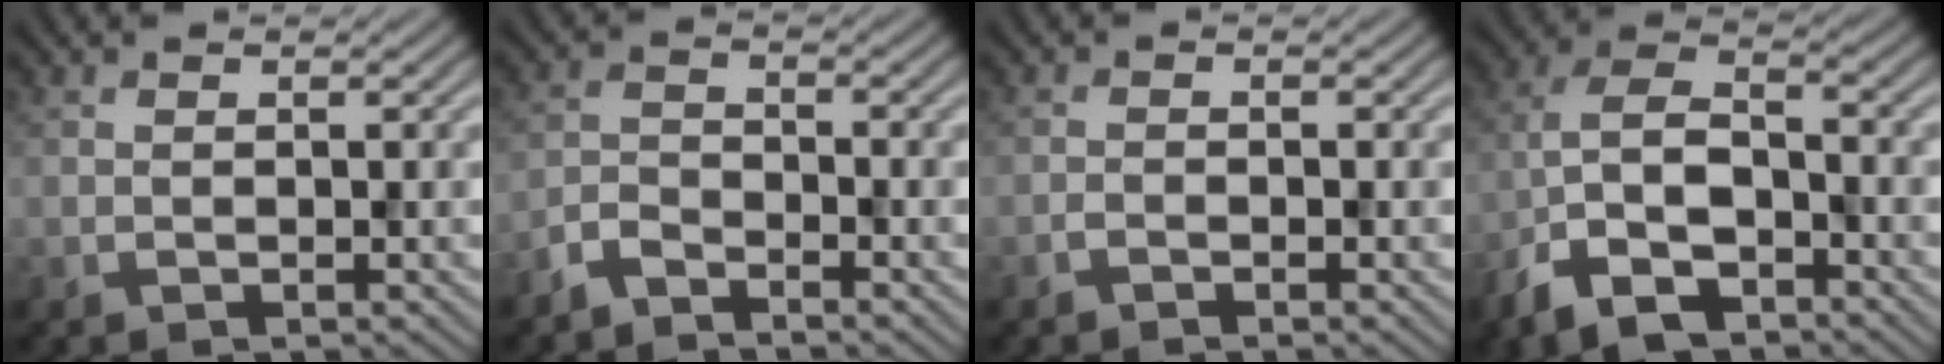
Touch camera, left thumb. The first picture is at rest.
{"total": 3.0, "force": [-2.7, 0.8, 1.0], "torque": [-0.025, -0.003, -0.068]}
{"total": 0.8, "force": [-0.7, 0.3, 0.3], "torque": [-0.005, 0.001, -0.015]}
{"total": 9.5, "force": [-5.7, 4.3, 6.3], "torque": [-0.130, -0.006, -0.122]}